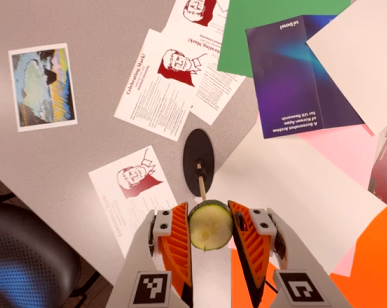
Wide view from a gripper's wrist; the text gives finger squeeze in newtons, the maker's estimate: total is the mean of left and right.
{"total": 11.3, "left": 11.4, "right": 11.2}